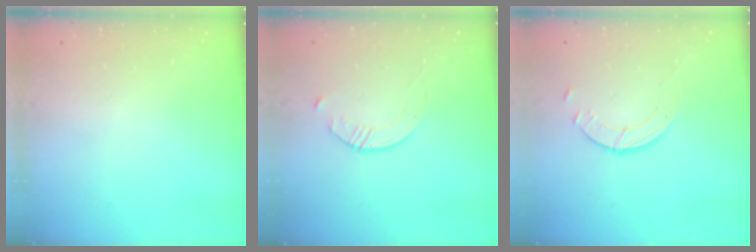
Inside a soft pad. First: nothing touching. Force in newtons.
{"total": 3.9, "press": 3.9, "slide": 0.4}
{"total": 1.8, "press": 1.8, "slide": 0.2}